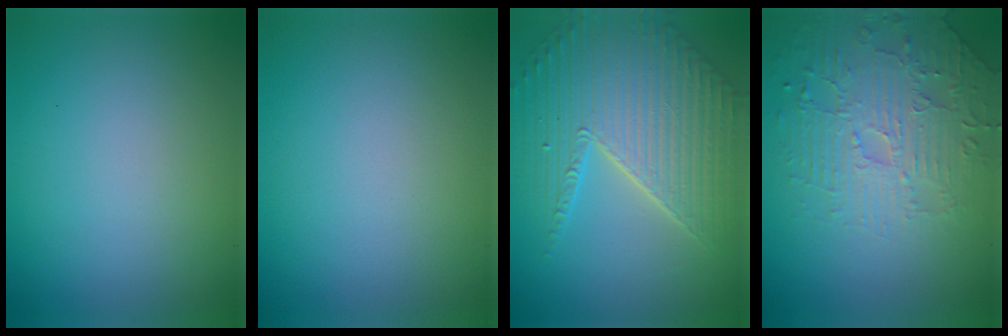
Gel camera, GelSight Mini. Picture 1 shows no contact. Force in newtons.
{"total": 0.0}
{"total": 7.1, "press": 5.6, "slide": 4.4}
{"total": 4.6, "press": 3.9, "slide": 2.3}